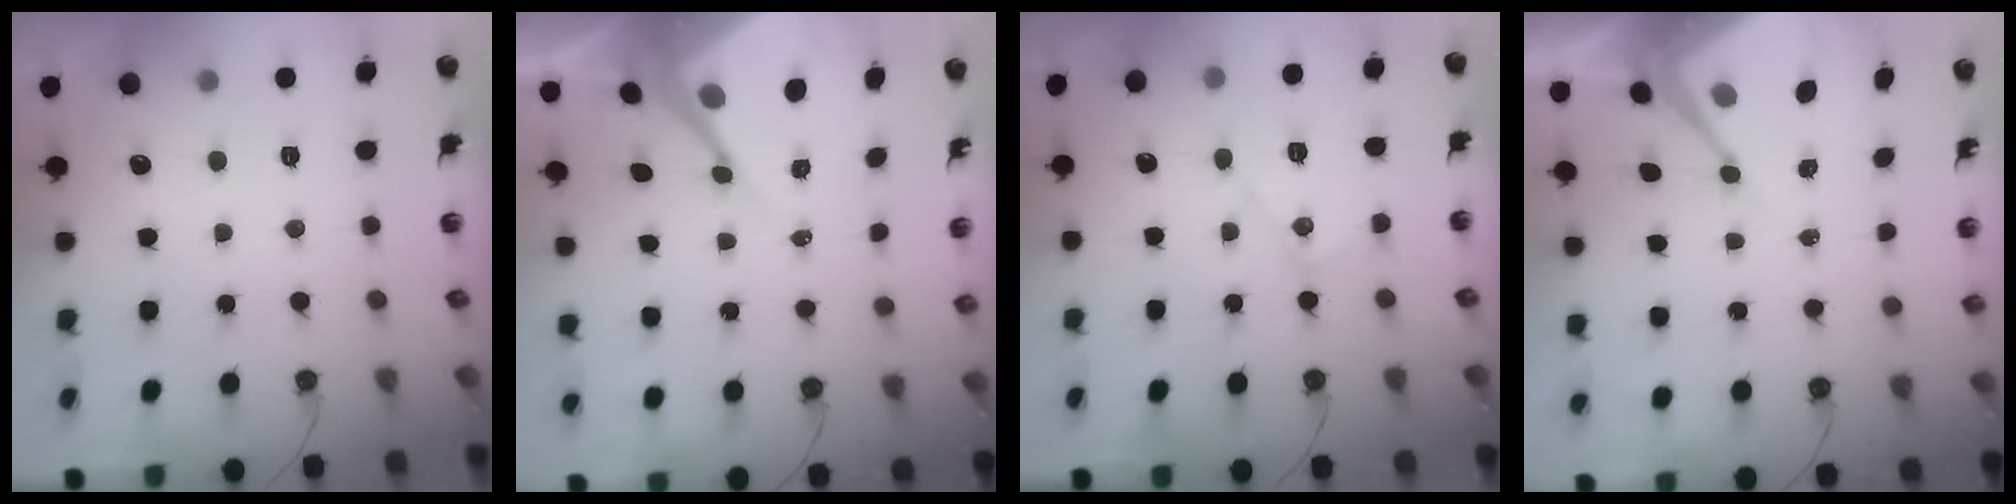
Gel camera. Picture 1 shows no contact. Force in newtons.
{"total": 9.6, "press": 9.5, "slide": 0.9}
{"total": 10.6, "press": 10.6, "slide": 0.6}
{"total": 9.1, "press": 9.0, "slide": 1.0}